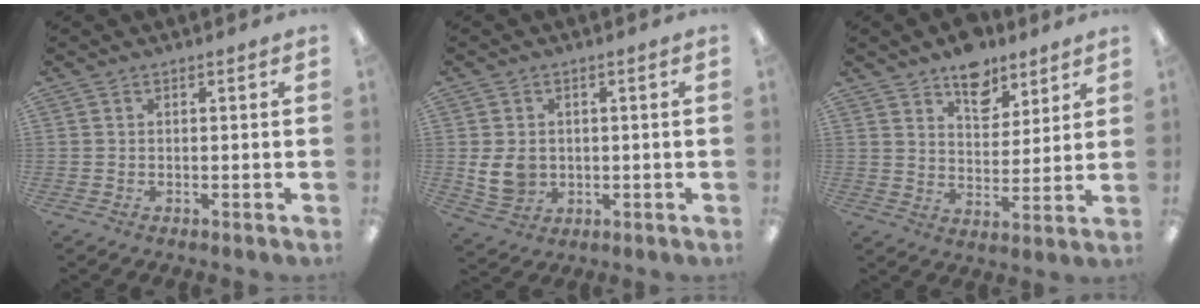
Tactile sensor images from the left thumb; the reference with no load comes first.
{"total": 6.7, "force": [0.1, 5.7, 3.6], "torque": [-0.073, 0.003, 0.004]}
{"total": 10.0, "force": [7.6, 5.6, 3.5], "torque": [-0.035, -0.049, 0.134]}